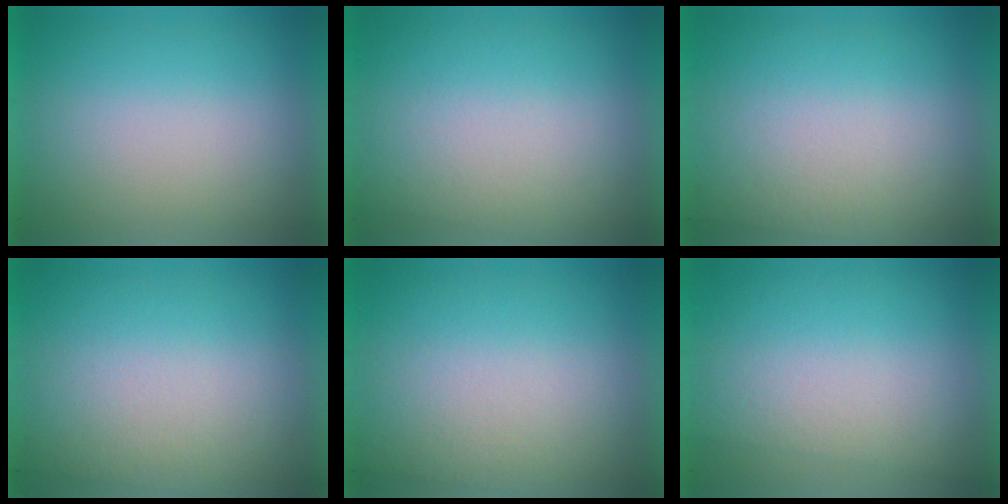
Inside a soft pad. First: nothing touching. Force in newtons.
{"total": 2.6}
{"total": 2.8}
{"total": 2.8}
{"total": 3.0}
{"total": 2.8}